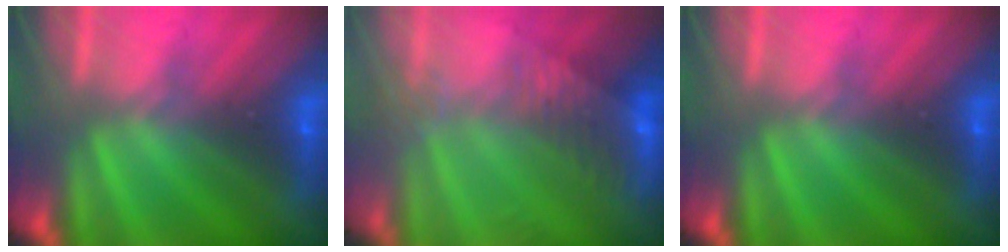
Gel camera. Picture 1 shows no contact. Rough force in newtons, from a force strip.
{"total": 5.7}
{"total": 0.0}